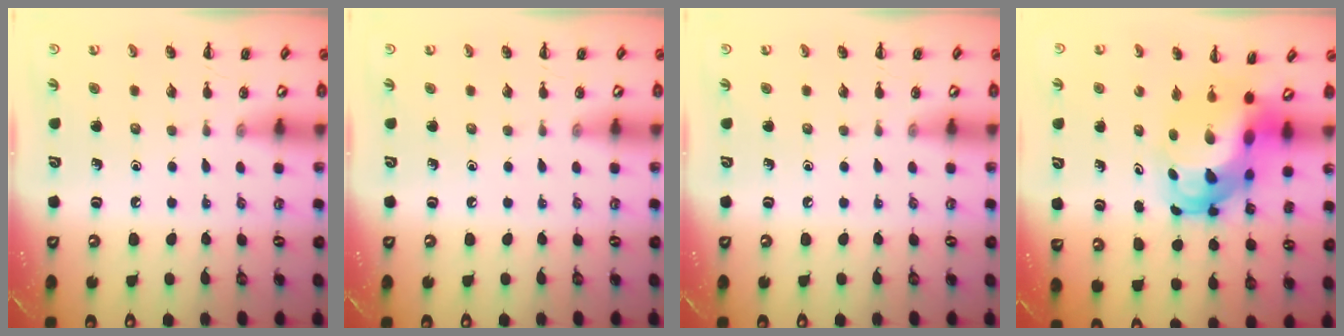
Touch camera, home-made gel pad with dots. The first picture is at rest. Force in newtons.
{"total": 0.0}
{"total": 0.0}
{"total": 9.5, "press": 9.2, "slide": 2.7}